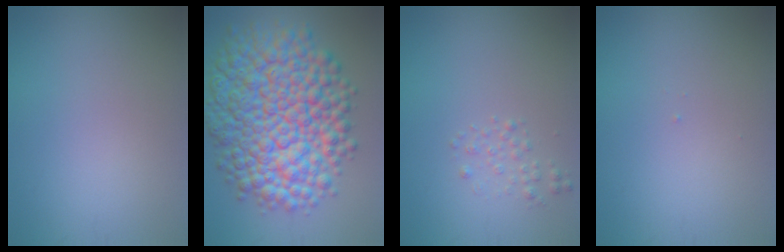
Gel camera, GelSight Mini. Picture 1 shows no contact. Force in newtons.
{"total": 12.6, "press": 12.6, "slide": 0.3}
{"total": 1.0, "press": 1.0, "slide": 0.1}
{"total": 0.0}